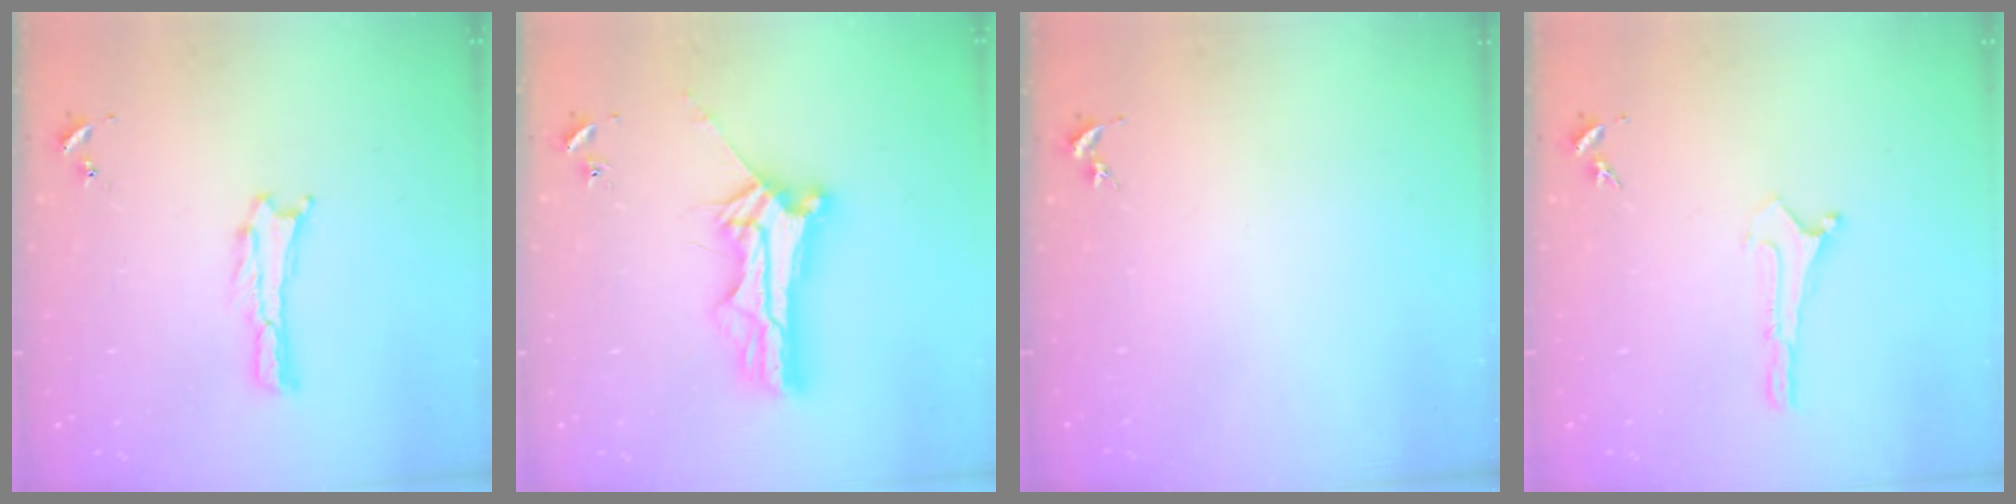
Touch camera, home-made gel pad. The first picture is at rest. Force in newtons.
{"total": 10.5, "press": 10.5, "slide": 0.9}
{"total": 0.0}
{"total": 0.0}